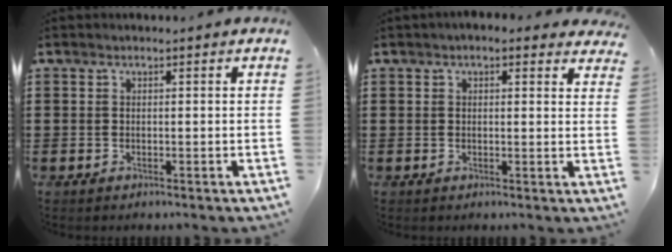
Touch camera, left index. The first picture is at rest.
{"total": 2.2, "force": [1.8, 0.6, 1.0], "torque": [-0.025, 0.001, 0.034]}